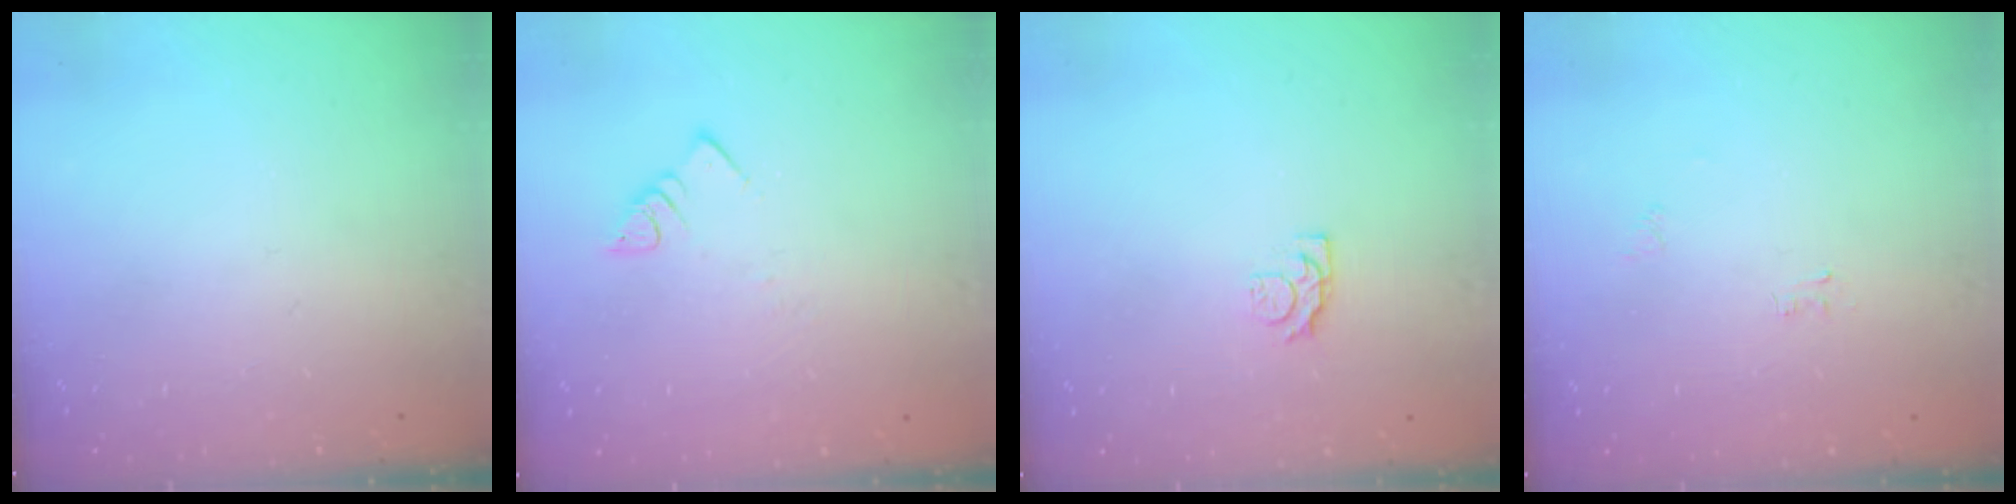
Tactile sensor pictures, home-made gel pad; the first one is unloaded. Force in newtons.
{"total": 3.0, "press": 3.0, "slide": 0.0}
{"total": 3.9, "press": 3.9, "slide": 0.5}
{"total": 2.5, "press": 2.5, "slide": 0.3}